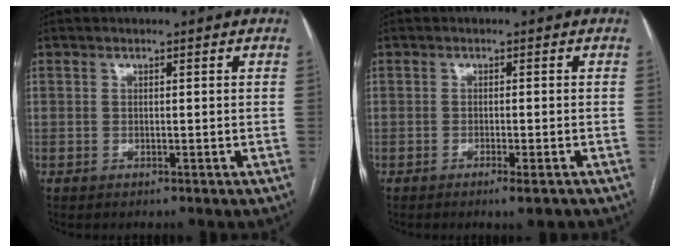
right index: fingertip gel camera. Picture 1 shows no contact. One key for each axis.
{"total": 2.3, "fx": -1.5, "fy": 0.1, "fz": 1.7, "tx": -0.024, "ty": -0.004, "tz": -0.022}